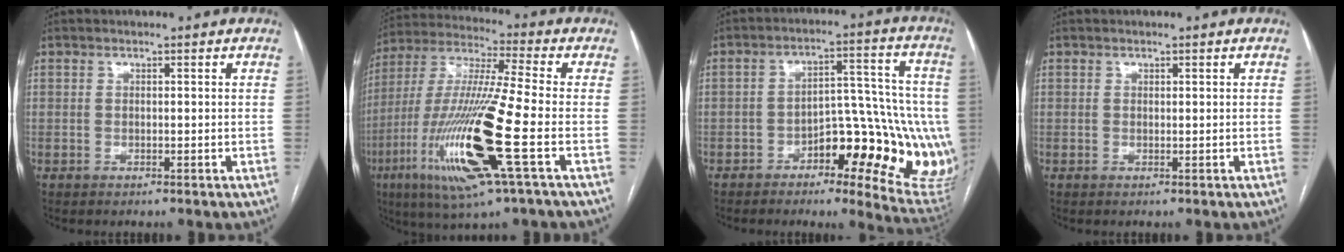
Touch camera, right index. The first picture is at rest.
{"total": 19.7, "force": [-6.5, 0.5, 18.6], "torque": [-0.406, -0.028, -0.126]}
{"total": 17.0, "force": [-4.6, 6.7, 14.9], "torque": [-0.137, 0.024, -0.052]}
{"total": 0.0}